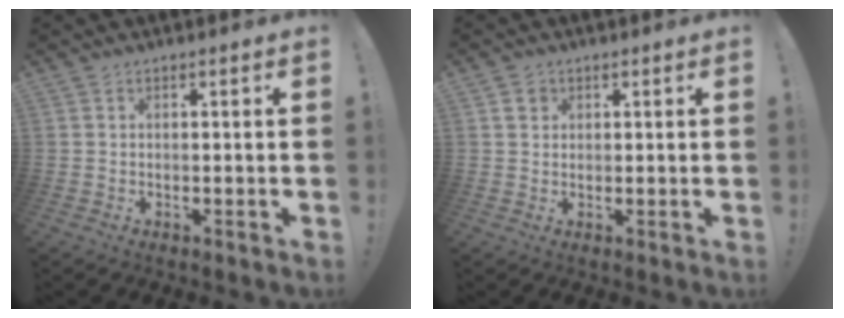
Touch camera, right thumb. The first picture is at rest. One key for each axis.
{"total": 2.5, "fx": 1.2, "fy": 2.0, "fz": 0.8, "tx": -0.006, "ty": 0.000, "tz": 0.020}